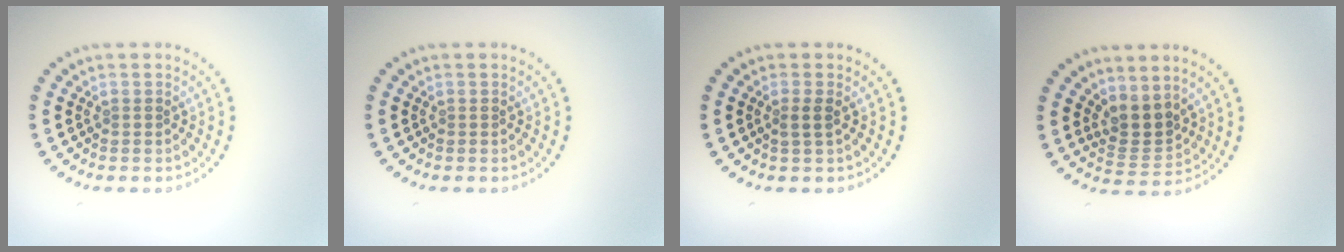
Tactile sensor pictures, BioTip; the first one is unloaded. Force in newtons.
{"total": 0.0}
{"total": 1.3, "press": 0.9, "slide": 0.9}
{"total": 2.8, "press": 2.1, "slide": 1.8}